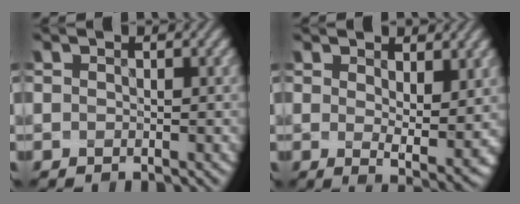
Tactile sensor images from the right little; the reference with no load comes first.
{"total": 5.2, "force": [1.0, 2.3, 4.6], "torque": [-0.065, -0.007, 0.023]}